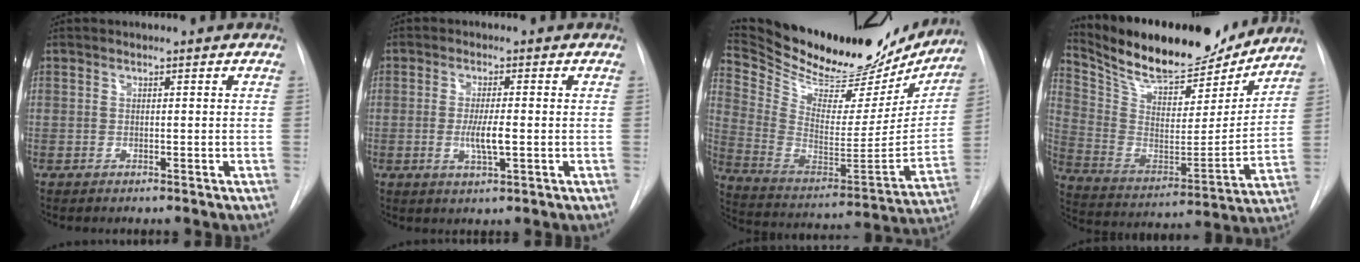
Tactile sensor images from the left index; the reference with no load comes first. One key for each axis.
{"total": 4.1, "fx": -0.6, "fy": 0.5, "fz": 4.0, "tx": -0.079, "ty": -0.007, "tz": -0.010}
{"total": 31.9, "fx": 27.7, "fy": 9.5, "fz": 12.9, "tx": -0.231, "ty": -0.042, "tz": 0.397}
{"total": 22.3, "fx": 19.8, "fy": 6.1, "fz": 8.4, "tx": -0.157, "ty": -0.011, "tz": 0.316}